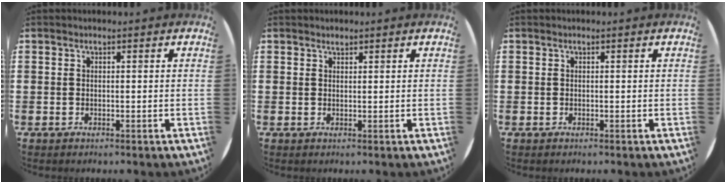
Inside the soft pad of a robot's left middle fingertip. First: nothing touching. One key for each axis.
{"total": 0.7, "fx": 0.7, "fy": 0.1, "fz": 0.0, "tx": 0.008, "ty": -0.002, "tz": 0.012}
{"total": 0.0}